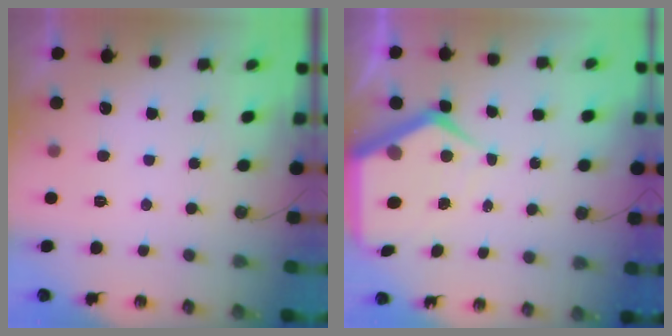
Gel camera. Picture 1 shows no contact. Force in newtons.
{"total": 9.0, "press": 9.0, "slide": 1.0}